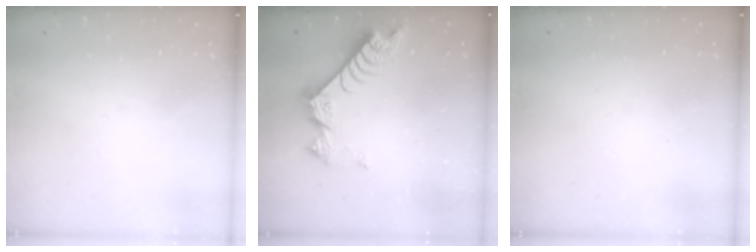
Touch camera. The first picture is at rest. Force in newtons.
{"total": 7.9, "press": 7.9, "slide": 0.7}
{"total": 0.0}